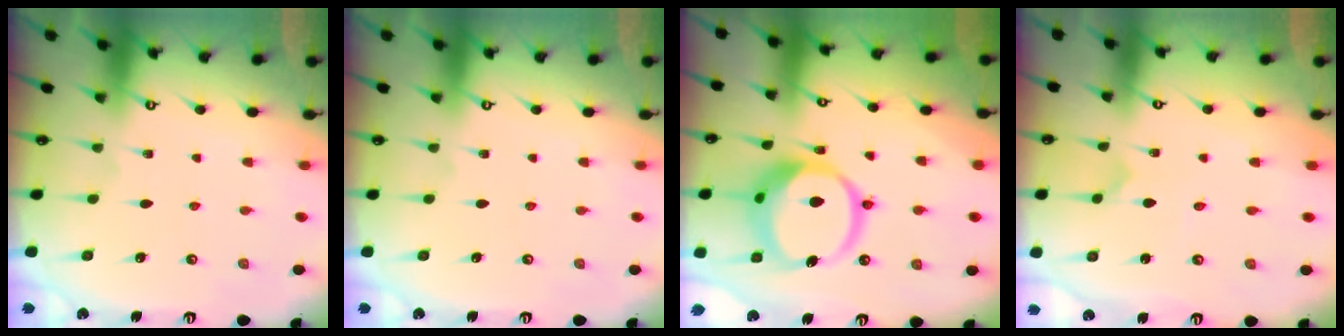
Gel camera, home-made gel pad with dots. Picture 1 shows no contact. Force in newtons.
{"total": 0.0}
{"total": 15.8, "press": 15.7, "slide": 1.8}
{"total": 0.0}